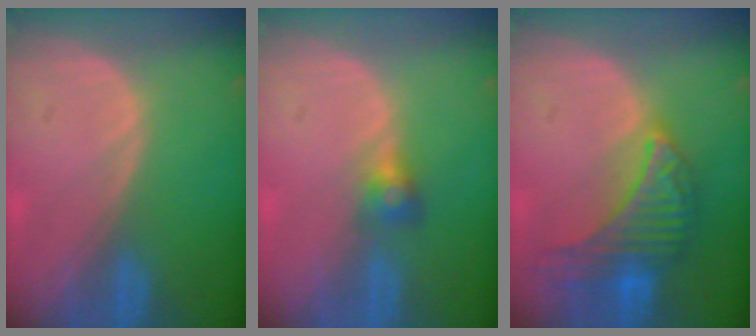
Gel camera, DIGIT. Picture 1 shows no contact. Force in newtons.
{"total": 2.6, "press": 2.5, "slide": 0.7}
{"total": 8.2, "press": 8.2, "slide": 0.5}